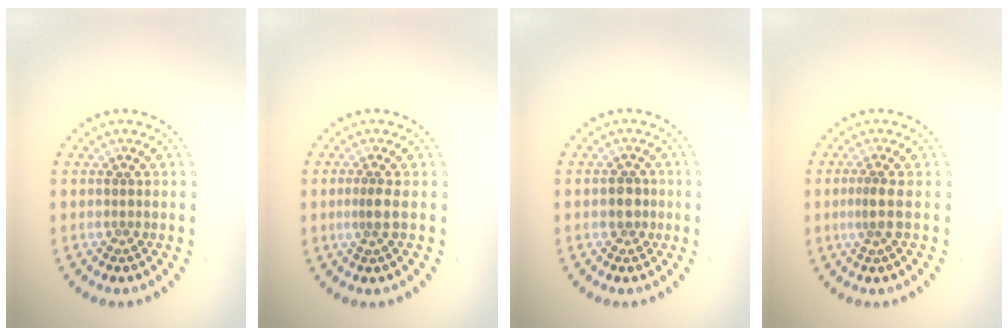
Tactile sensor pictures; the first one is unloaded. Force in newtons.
{"total": 1.2, "press": 0.8, "slide": 0.9}
{"total": 1.8, "press": 1.7, "slide": 0.7}
{"total": 1.9, "press": 1.3, "slide": 1.3}